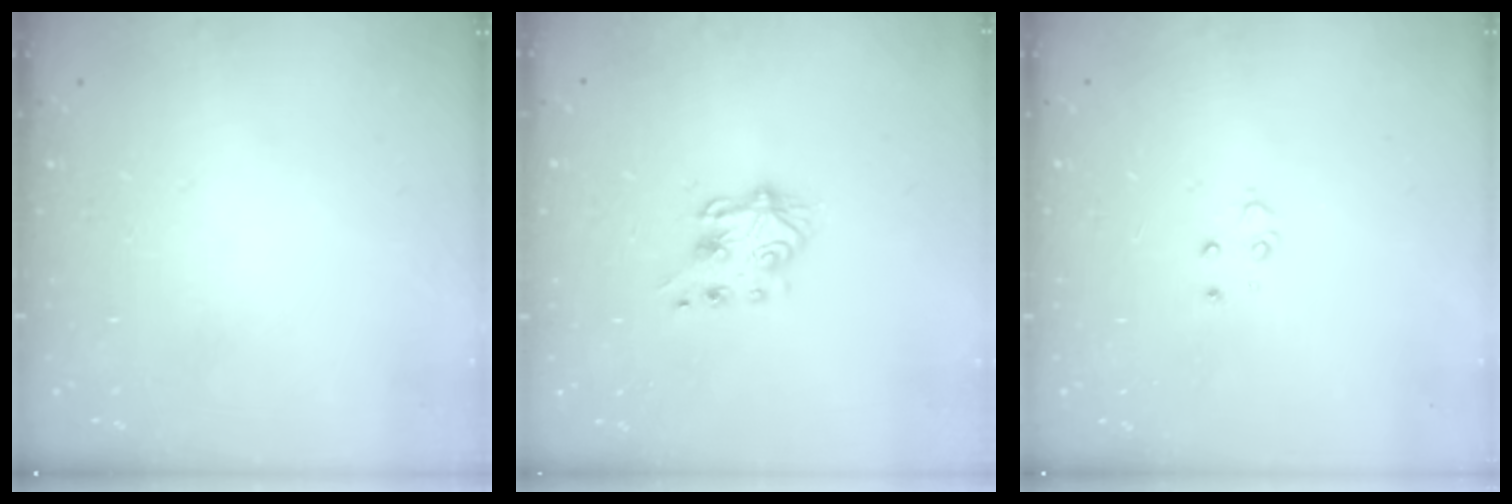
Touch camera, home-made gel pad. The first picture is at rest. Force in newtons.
{"total": 6.5, "press": 6.5, "slide": 0.6}
{"total": 2.8, "press": 2.8, "slide": 0.3}